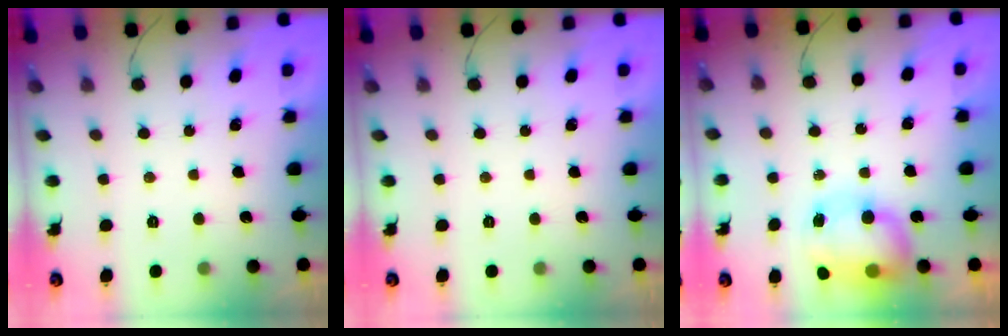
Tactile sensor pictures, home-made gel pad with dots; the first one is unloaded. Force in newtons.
{"total": 0.0}
{"total": 9.7, "press": 9.3, "slide": 2.7}